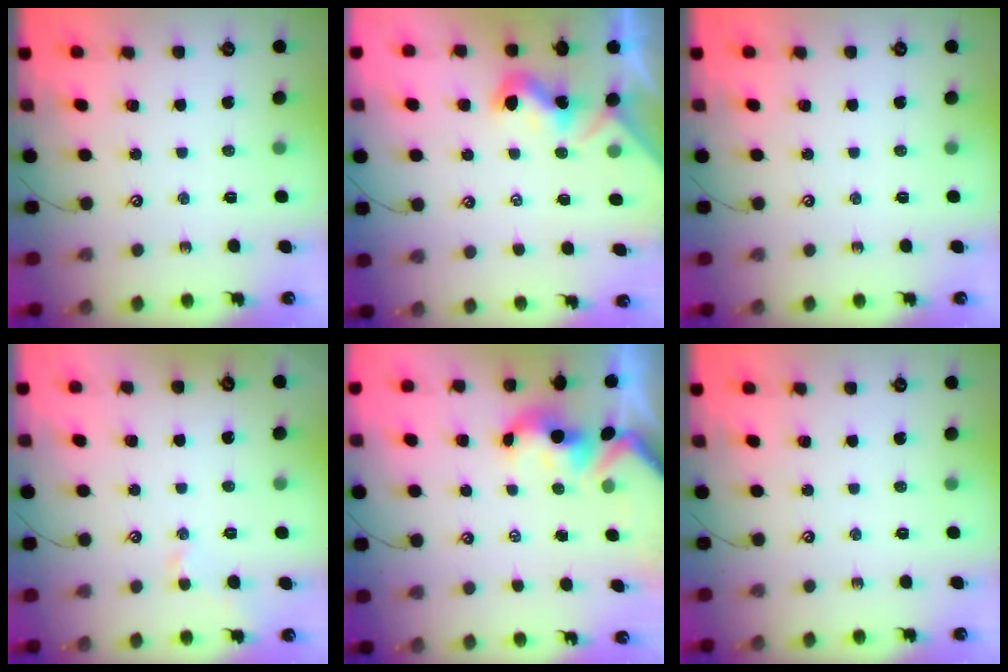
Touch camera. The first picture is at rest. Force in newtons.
{"total": 1.3, "press": 1.2, "slide": 0.3}
{"total": 0.0}
{"total": 1.2, "press": 0.9, "slide": 0.7}
{"total": 1.7, "press": 1.5, "slide": 0.7}
{"total": 0.0}